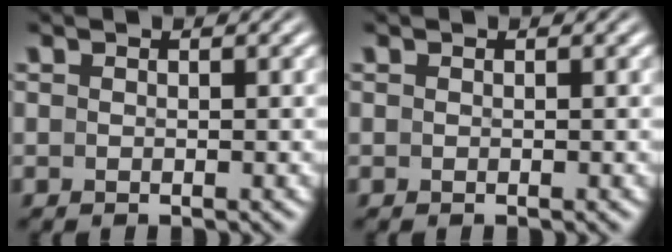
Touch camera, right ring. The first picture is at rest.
{"total": 0.0}